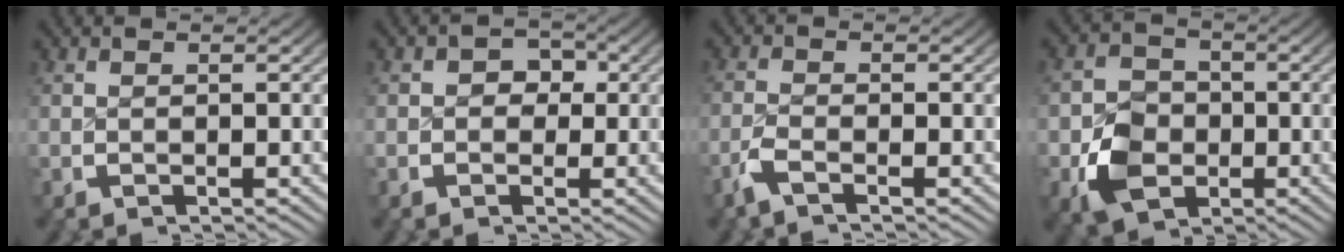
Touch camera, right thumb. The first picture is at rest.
{"total": 2.3, "force": [-0.1, 1.9, 1.3], "torque": [-0.012, -0.012, -0.001]}
{"total": 2.0, "force": [-1.5, 0.5, 1.1], "torque": [-0.028, -0.002, -0.036]}
{"total": 7.0, "force": [-2.1, 5.4, 4.0], "torque": [-0.068, -0.025, -0.029]}